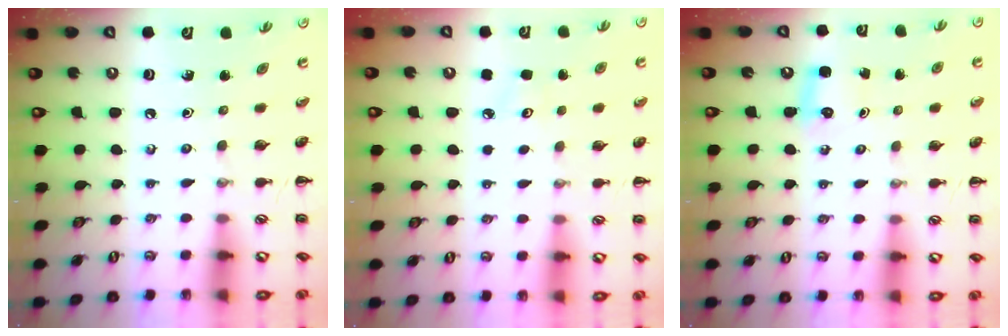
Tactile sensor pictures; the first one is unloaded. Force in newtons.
{"total": 2.8, "press": 2.7, "slide": 0.8}
{"total": 2.6, "press": 2.5, "slide": 0.7}